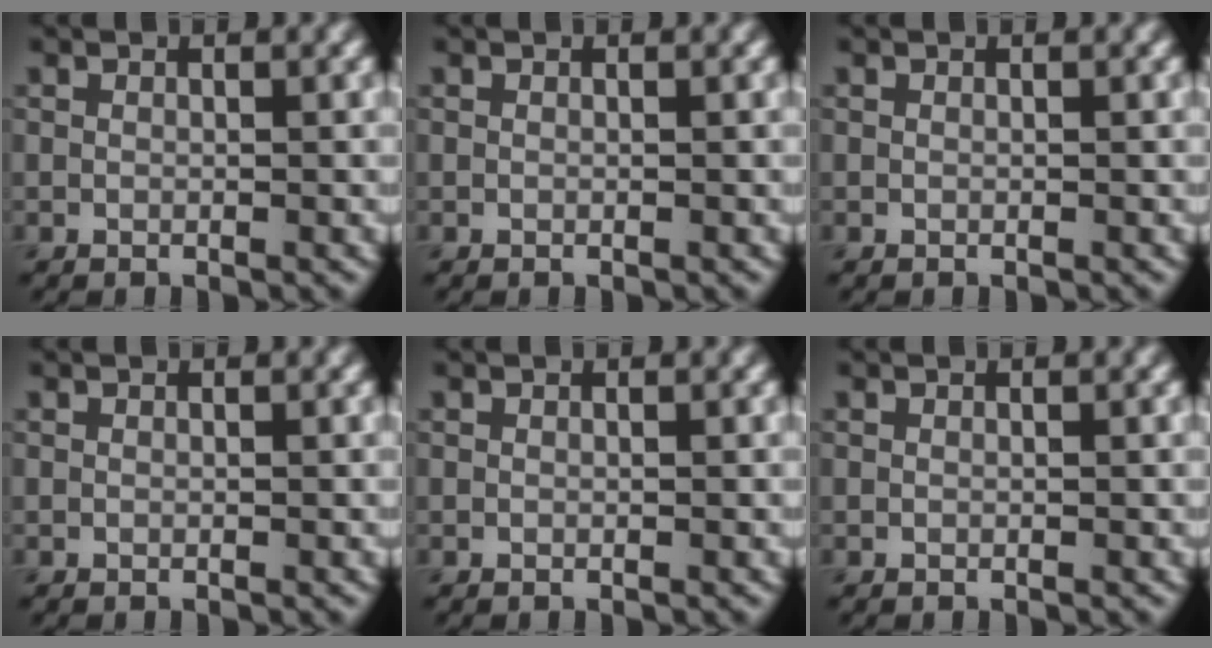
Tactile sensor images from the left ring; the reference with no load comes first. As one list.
[{"total": 0.0}, {"total": 0.0}, {"total": 0.0}, {"total": 0.0}, {"total": 0.0}]